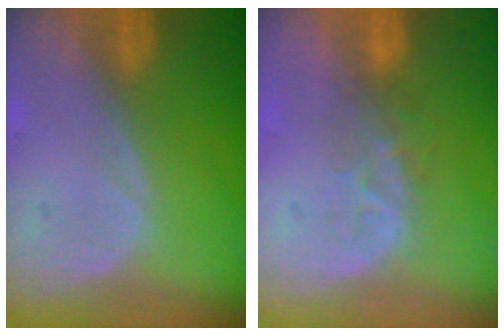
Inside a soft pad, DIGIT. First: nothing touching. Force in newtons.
{"total": 3.4, "press": 3.2, "slide": 1.1}